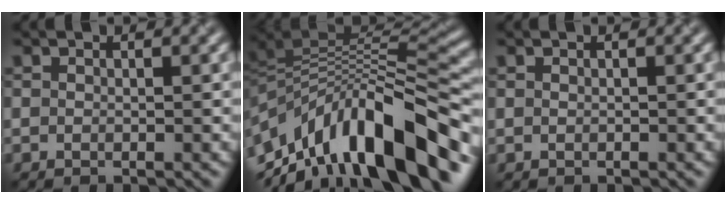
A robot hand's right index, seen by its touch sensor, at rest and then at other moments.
{"total": 13.1, "force": [-4.7, 5.9, 10.7], "torque": [-0.179, 0.016, -0.075]}
{"total": 0.0}